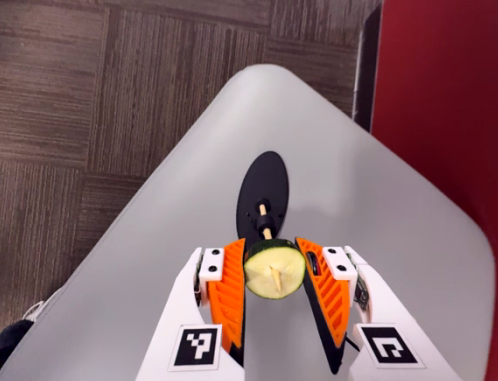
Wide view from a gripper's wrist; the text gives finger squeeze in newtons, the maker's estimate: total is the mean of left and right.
{"total": 11.8, "left": 11.6, "right": 11.9}